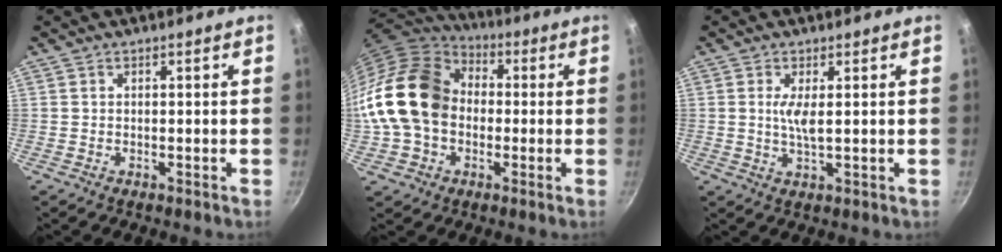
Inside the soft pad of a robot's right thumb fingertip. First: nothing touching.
{"total": 19.1, "force": [-0.4, 14.7, 12.2], "torque": [-0.212, 0.042, -0.014]}
{"total": 3.6, "force": [0.7, 0.8, 3.4], "torque": [-0.072, -0.007, 0.015]}